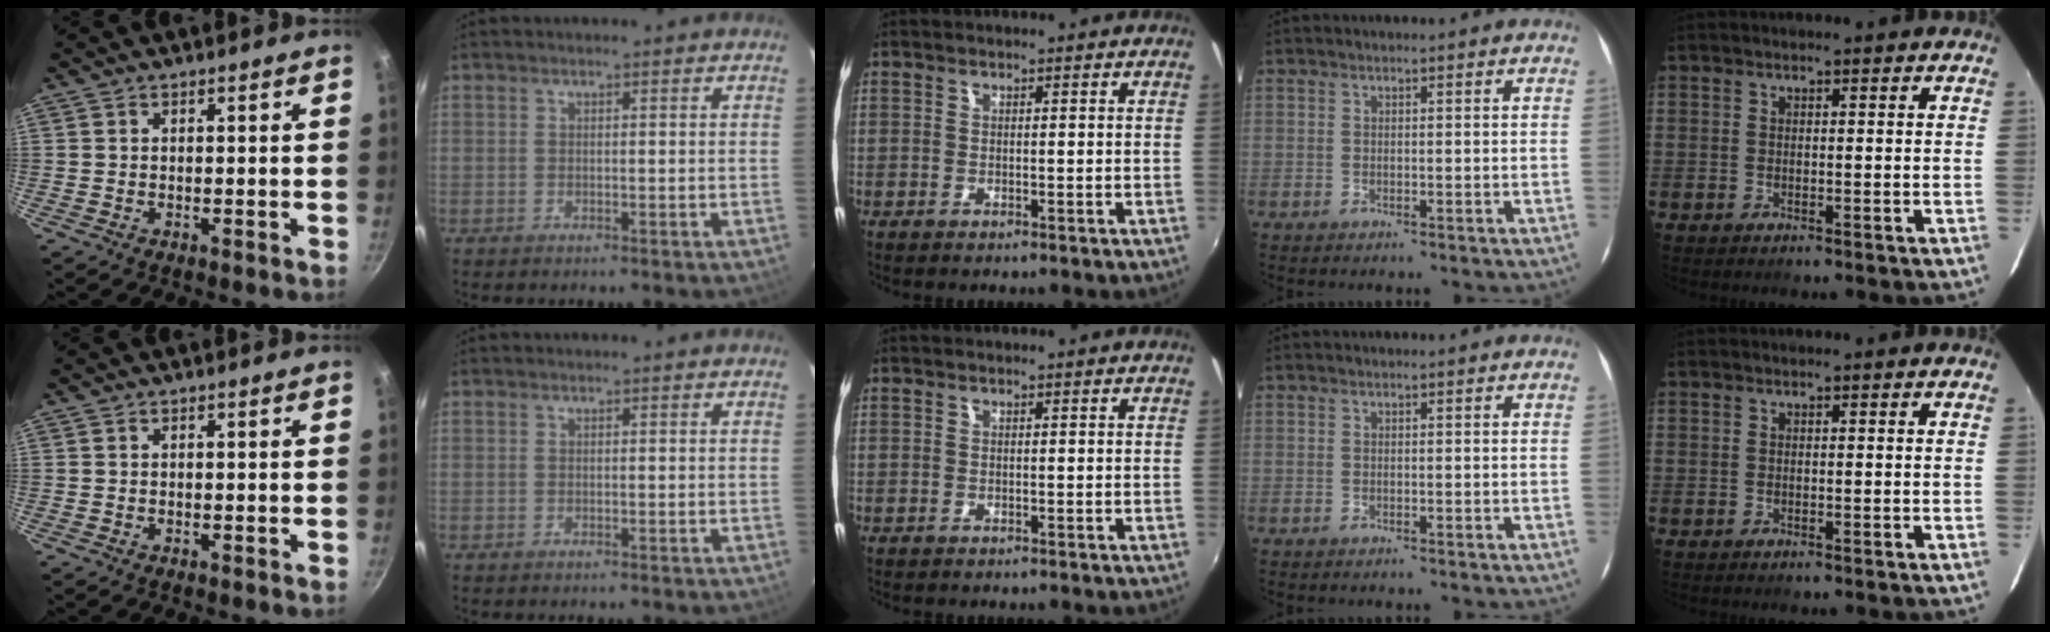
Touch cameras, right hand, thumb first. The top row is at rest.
{}